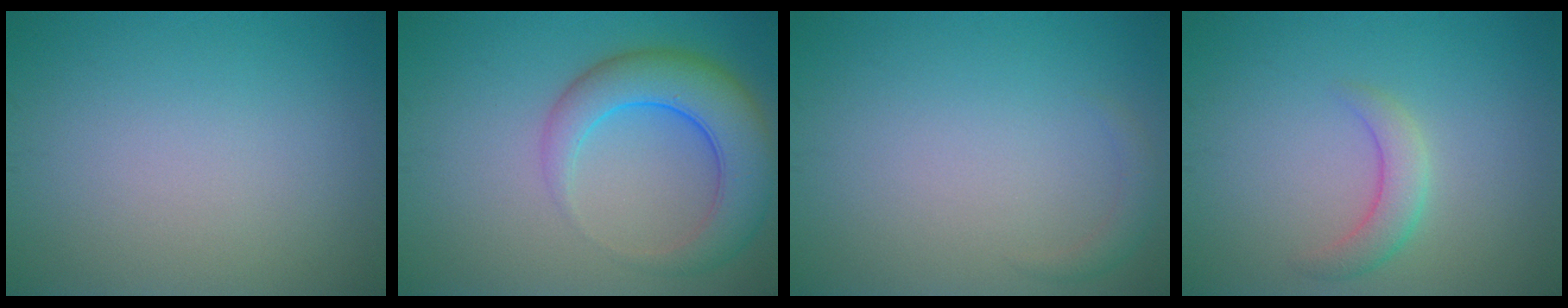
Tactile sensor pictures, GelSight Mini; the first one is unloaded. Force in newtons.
{"total": 6.8, "press": 6.7, "slide": 0.3}
{"total": 1.1, "press": 1.1, "slide": 0.1}
{"total": 2.4, "press": 2.4, "slide": 0.2}